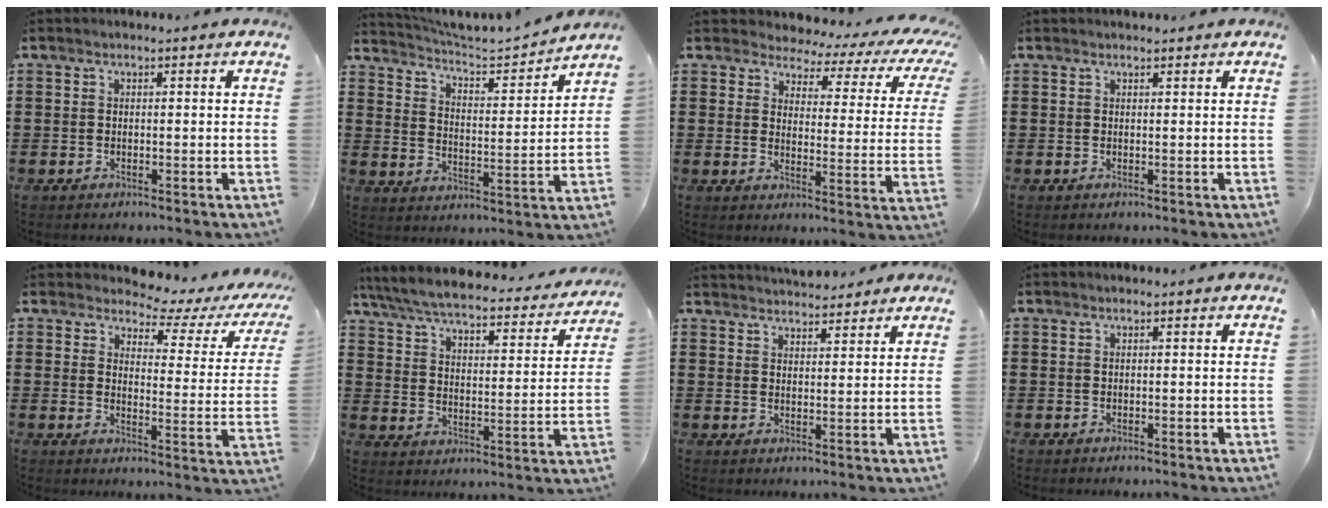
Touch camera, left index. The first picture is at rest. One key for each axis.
{"total": 3.7, "fx": 3.6, "fy": 0.2, "fz": 0.8, "tx": -0.037, "ty": -0.032, "tz": 0.053}
{"total": 3.2, "fx": 2.4, "fy": 1.5, "fz": 1.4, "tx": -0.038, "ty": -0.019, "tz": 0.031}
{"total": 0.6, "fx": 0.6, "fy": 0.1, "fz": 0.1, "tx": -0.003, "ty": 0.000, "tz": 0.012}
{"total": 3.9, "fx": 3.3, "fy": 1.3, "fz": 1.6, "tx": -0.036, "ty": -0.024, "tz": 0.048}
{"total": 6.2, "fx": 5.7, "fy": 0.3, "fz": 2.4, "tx": -0.073, "ty": -0.038, "tz": 0.094}
{"total": 3.8, "fx": 3.7, "fy": 0.5, "fz": 0.3, "tx": -0.016, "ty": -0.011, "tz": 0.069}
{"total": 0.0}